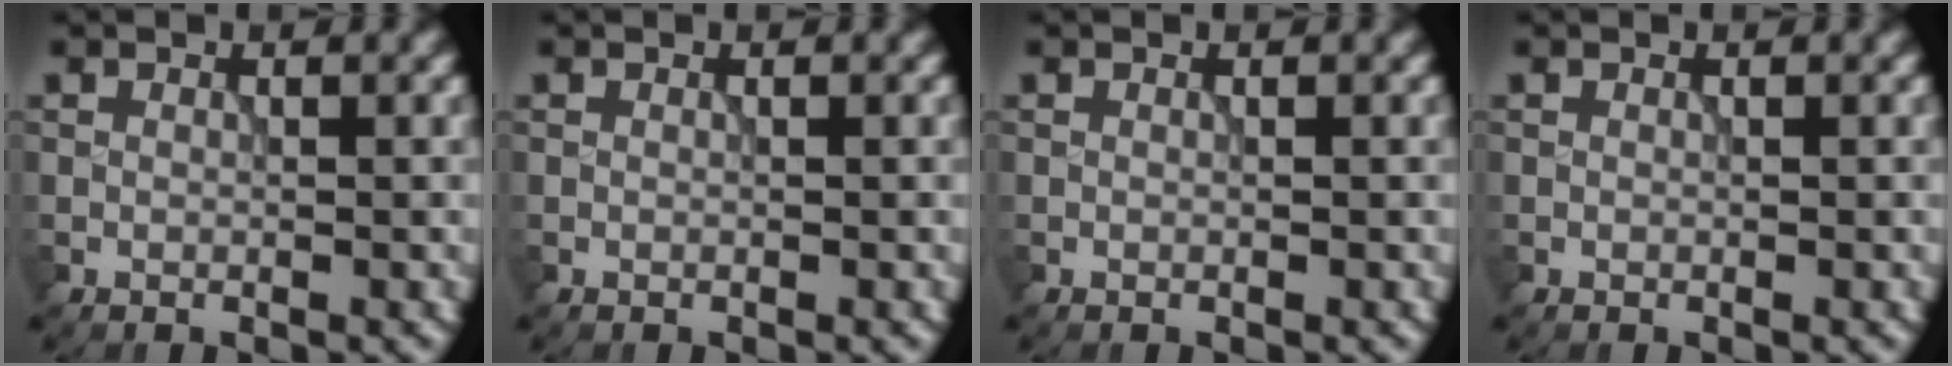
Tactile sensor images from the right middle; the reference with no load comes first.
{"total": 0.0}
{"total": 0.0}
{"total": 0.0}